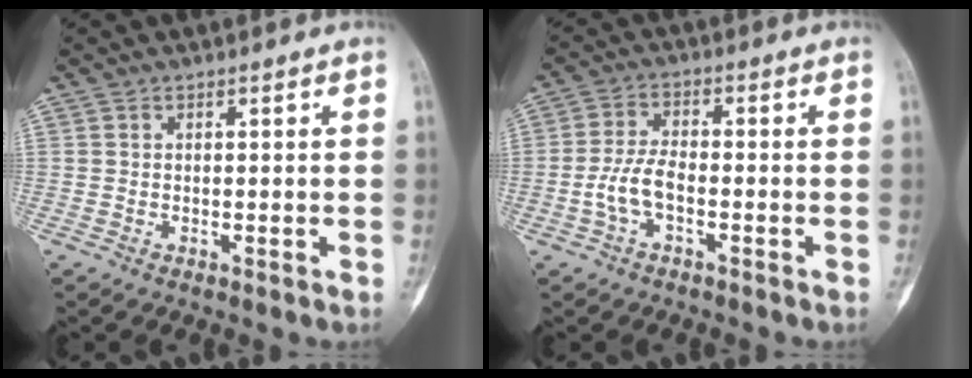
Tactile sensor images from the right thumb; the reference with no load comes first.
{"total": 5.7, "force": [-1.9, 2.6, 4.7], "torque": [-0.104, 0.021, -0.039]}